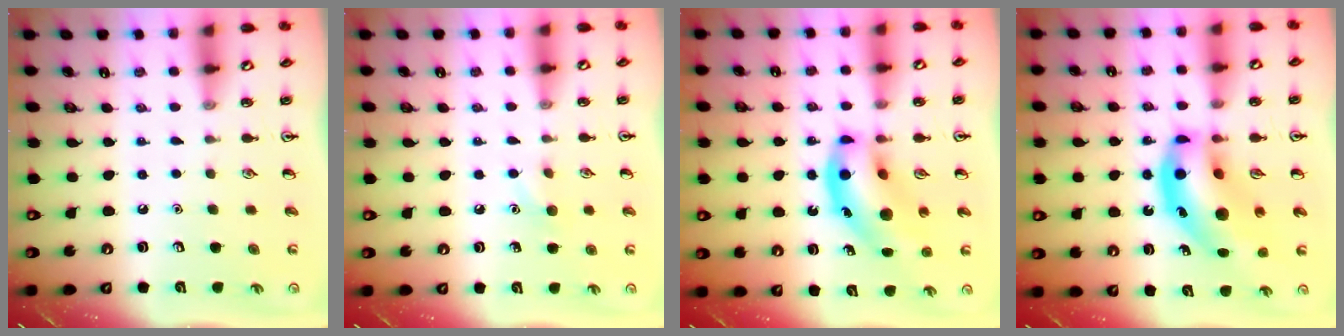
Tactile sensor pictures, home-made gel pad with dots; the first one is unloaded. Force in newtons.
{"total": 5.7, "press": 5.4, "slide": 1.7}
{"total": 14.2, "press": 13.6, "slide": 3.8}
{"total": 17.0, "press": 16.3, "slide": 4.8}